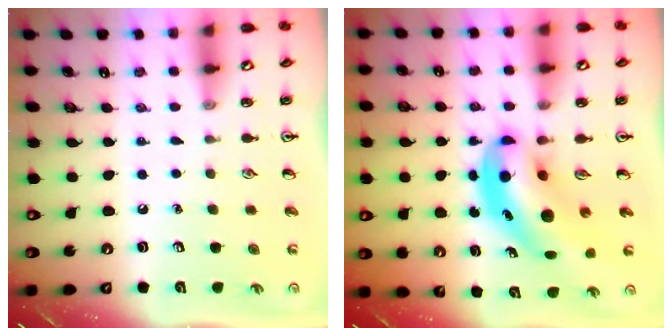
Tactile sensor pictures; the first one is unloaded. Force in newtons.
{"total": 7.7, "press": 7.6, "slide": 1.4}